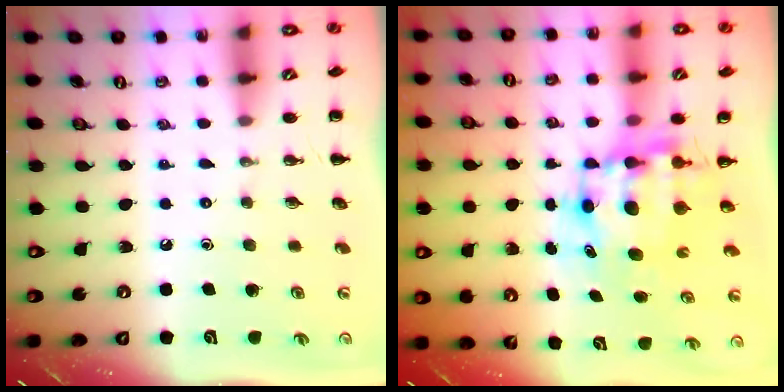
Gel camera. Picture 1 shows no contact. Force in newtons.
{"total": 8.6, "press": 8.2, "slide": 2.3}